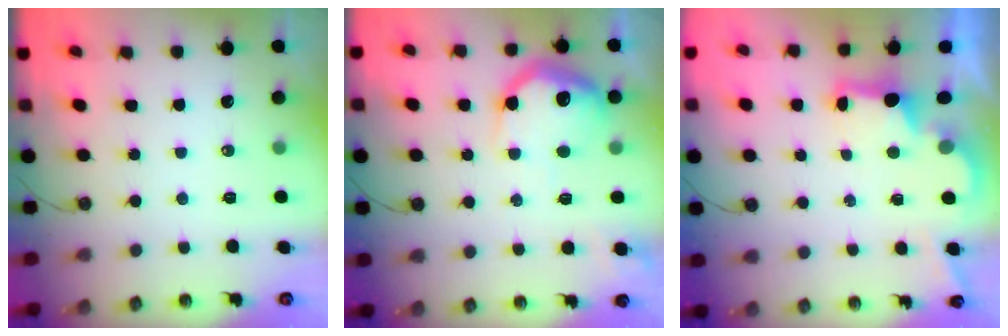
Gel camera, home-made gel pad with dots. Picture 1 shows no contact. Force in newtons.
{"total": 18.7, "press": 18.6, "slide": 1.5}
{"total": 2.5, "press": 2.4, "slide": 0.7}